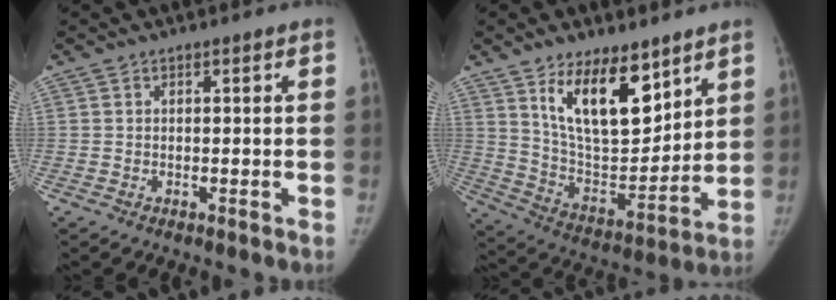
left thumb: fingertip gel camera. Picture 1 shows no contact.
{"total": 17.4, "force": [10.0, 8.1, 11.7], "torque": [-0.145, -0.066, 0.189]}